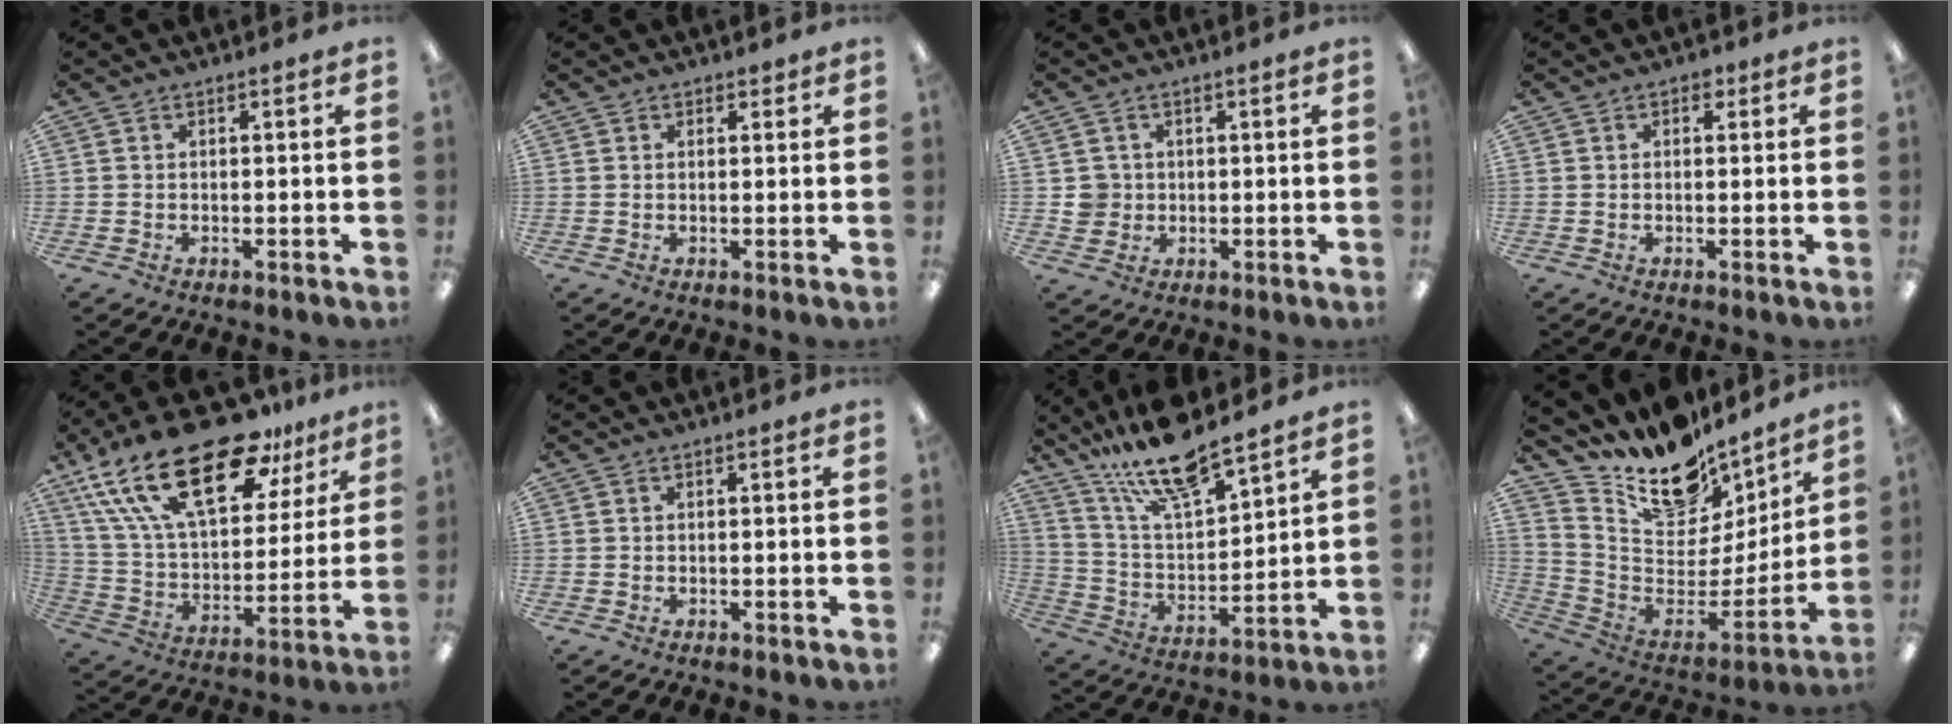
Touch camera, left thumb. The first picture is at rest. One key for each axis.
{"total": 1.2, "fx": 1.0, "fy": 0.7, "fz": 0.0, "tx": 0.007, "ty": -0.003, "tz": 0.018}
{"total": 4.1, "fx": 0.8, "fy": 4.0, "fz": 0.4, "tx": -0.003, "ty": 0.003, "tz": 0.013}
{"total": 1.6, "fx": 0.7, "fy": 1.2, "fz": 0.7, "tx": -0.006, "ty": 0.000, "tz": 0.012}
{"total": 29.4, "fx": 17.9, "fy": 12.8, "fz": 19.5, "tx": -0.361, "ty": -0.104, "tz": 0.308}
{"total": 0.0}
{"total": 15.8, "fx": 13.5, "fy": 3.5, "fz": 7.6, "tx": -0.156, "ty": -0.080, "tz": 0.235}
{"total": 16.5, "fx": 13.2, "fy": 8.1, "fz": 5.7, "tx": -0.091, "ty": -0.117, "tz": 0.231}